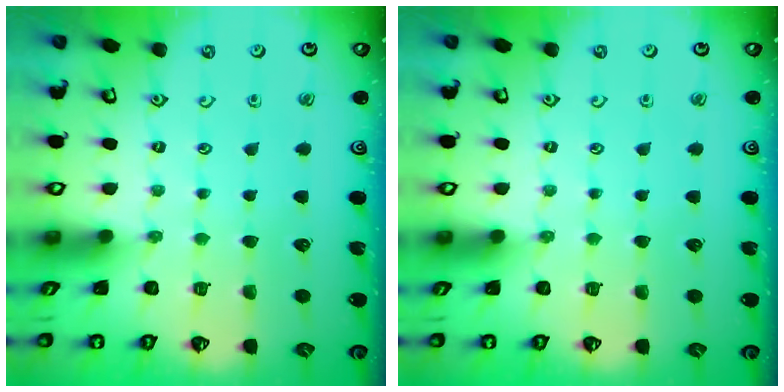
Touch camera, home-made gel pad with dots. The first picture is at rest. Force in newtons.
{"total": 0.0}